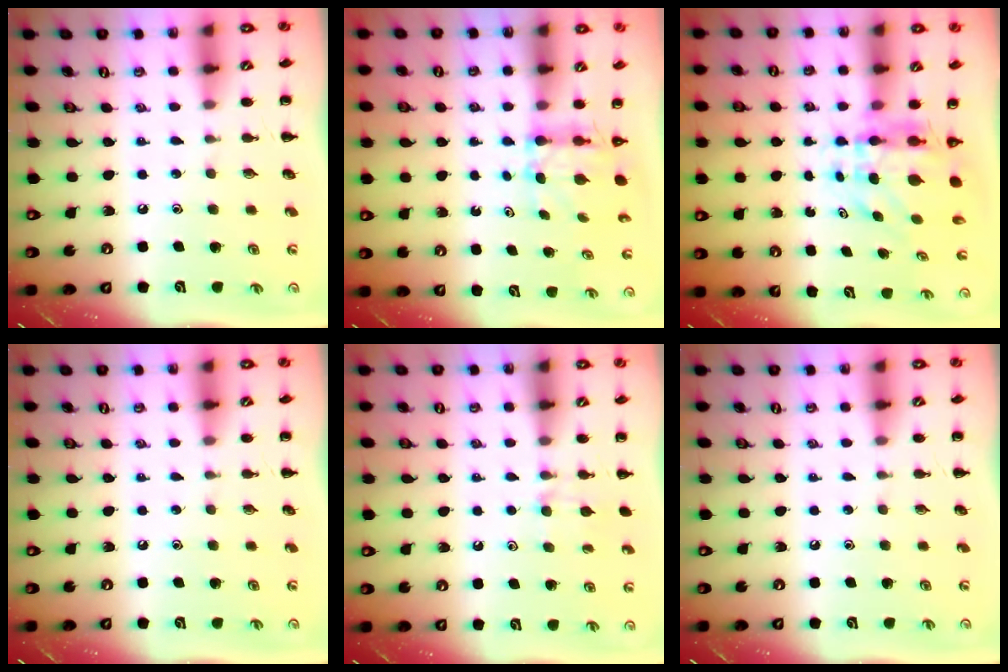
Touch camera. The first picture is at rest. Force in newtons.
{"total": 5.1, "press": 5.1, "slide": 0.5}
{"total": 6.2, "press": 6.0, "slide": 1.7}
{"total": 0.0}
{"total": 6.3, "press": 6.0, "slide": 1.9}
{"total": 0.0}